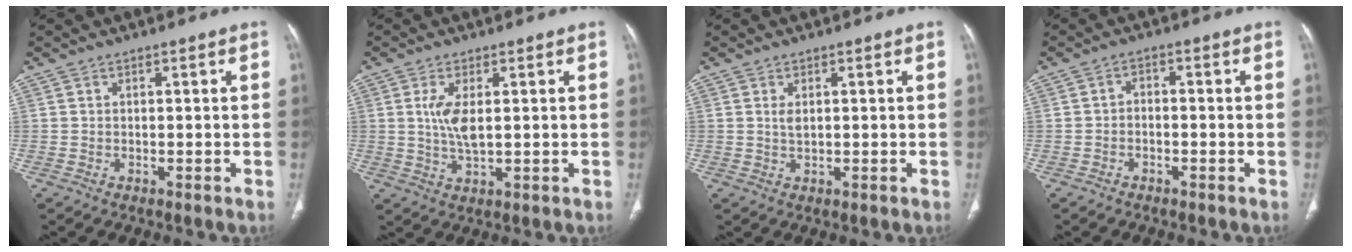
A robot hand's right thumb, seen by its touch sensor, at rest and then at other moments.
{"total": 5.5, "force": [1.0, 2.0, 5.0], "torque": [-0.112, -0.012, 0.023]}
{"total": 1.7, "force": [0.5, 0.7, 1.4], "torque": [-0.029, -0.005, 0.013]}
{"total": 1.8, "force": [-0.9, 1.1, 1.1], "torque": [-0.012, 0.015, -0.017]}